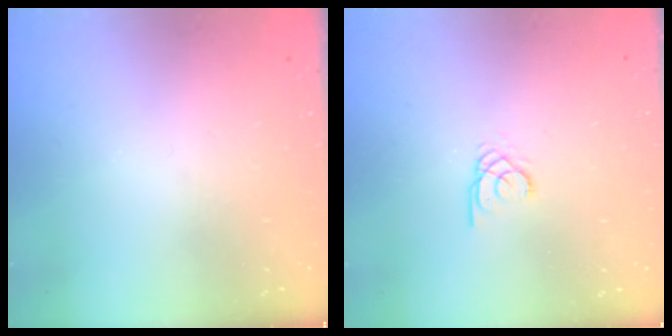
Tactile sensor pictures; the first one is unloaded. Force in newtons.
{"total": 1.9, "press": 1.9, "slide": 0.1}